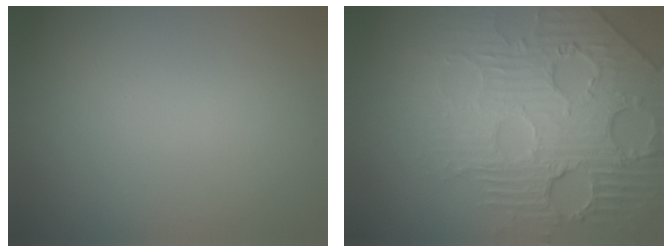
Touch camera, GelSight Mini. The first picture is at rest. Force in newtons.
{"total": 7.9, "press": 5.6, "slide": 5.5}